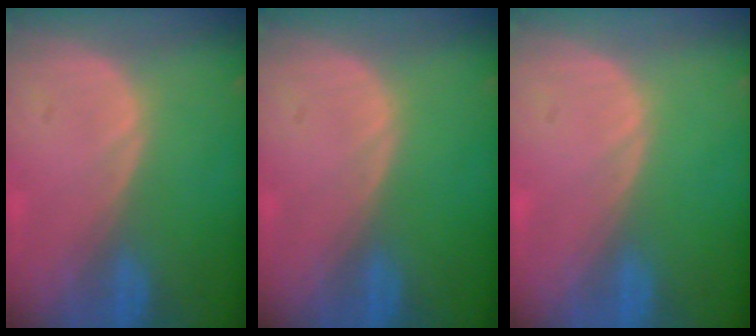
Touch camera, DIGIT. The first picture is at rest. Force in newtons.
{"total": 0.0}
{"total": 0.0}